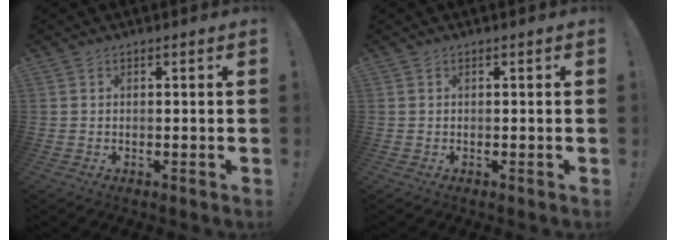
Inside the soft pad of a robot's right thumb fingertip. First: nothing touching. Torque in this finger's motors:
{"motor_torque": [0.00, 0.00, 0.00, 0.00, 0.00]}